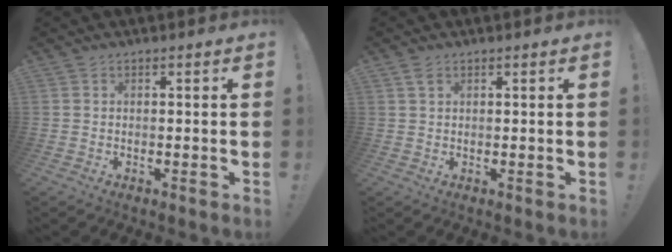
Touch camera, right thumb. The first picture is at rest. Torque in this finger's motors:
{"motor_torque": [-0.16, 0.07, -0.06, 0.23, 0.09]}